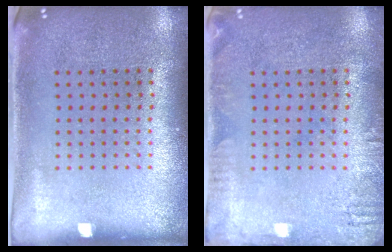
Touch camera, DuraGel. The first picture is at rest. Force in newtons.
{"total": 1.7, "press": 1.7, "slide": 0.2}